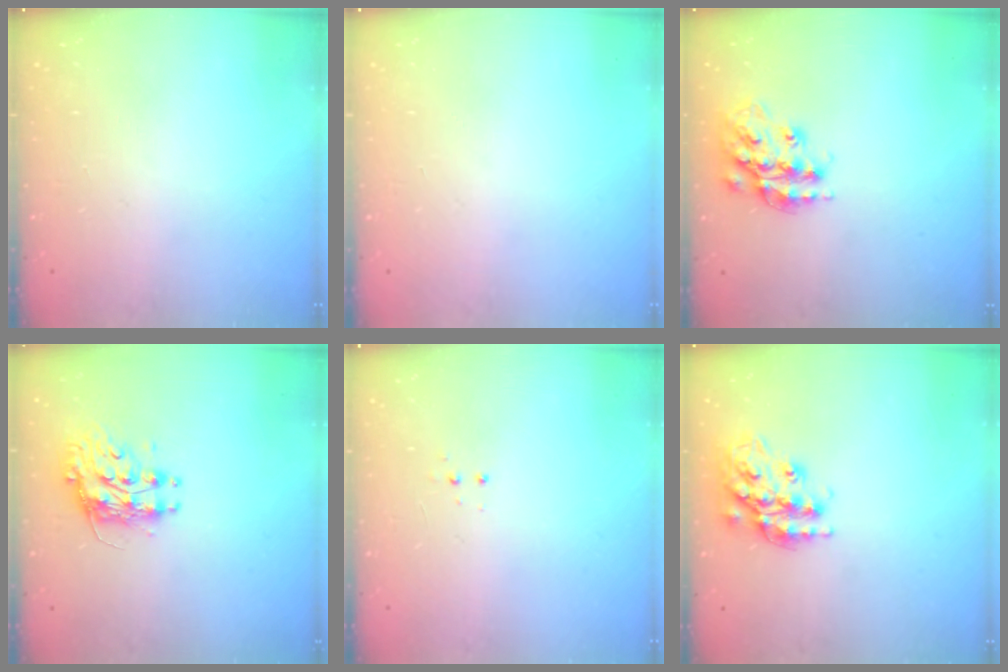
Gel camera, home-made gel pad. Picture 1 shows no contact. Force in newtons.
{"total": 0.0}
{"total": 16.1, "press": 16.1, "slide": 1.2}
{"total": 9.2, "press": 9.2, "slide": 0.9}
{"total": 3.3, "press": 3.2, "slide": 0.7}
{"total": 17.5, "press": 17.5, "slide": 1.3}